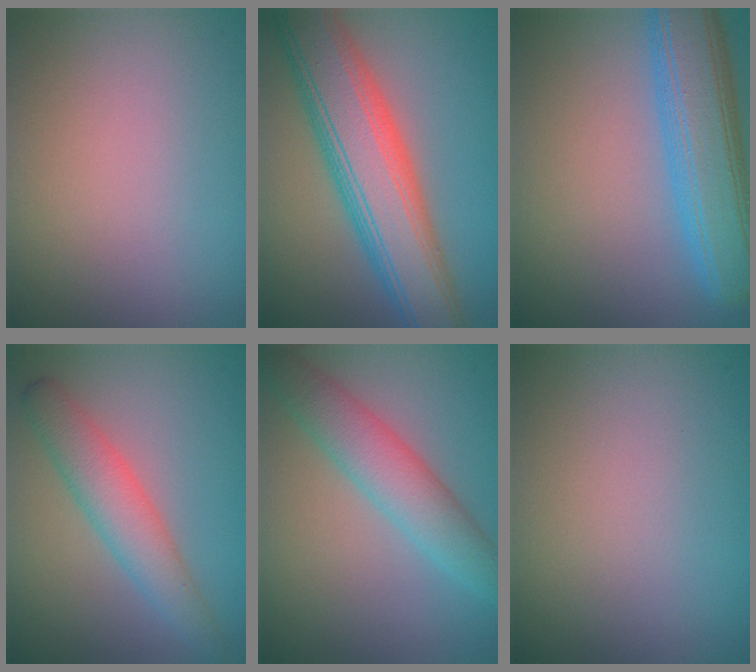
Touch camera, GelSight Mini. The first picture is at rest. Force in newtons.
{"total": 9.6, "press": 9.6, "slide": 0.6}
{"total": 7.6, "press": 7.6, "slide": 0.1}
{"total": 4.0, "press": 4.0, "slide": 0.1}
{"total": 4.7, "press": 4.7, "slide": 0.2}
{"total": 0.0}